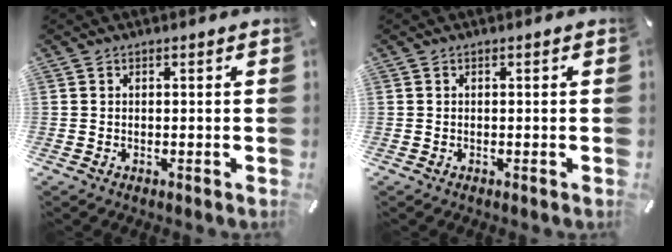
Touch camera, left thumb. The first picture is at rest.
{"total": 0.0}